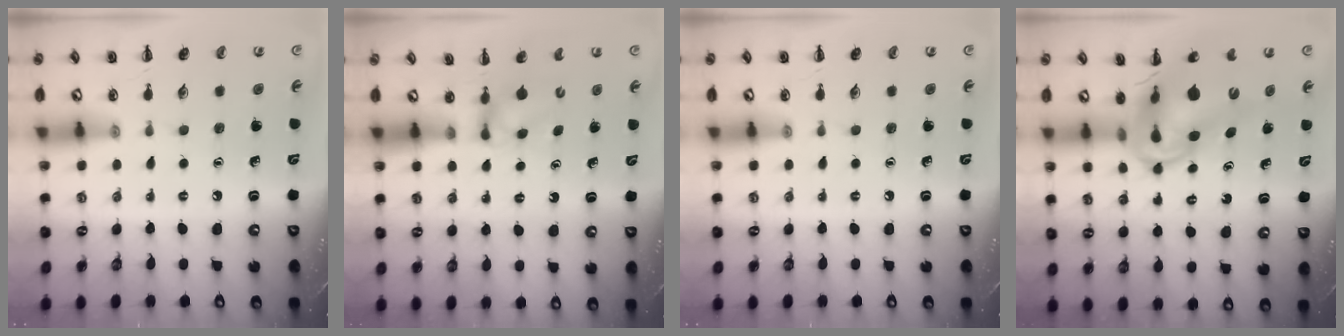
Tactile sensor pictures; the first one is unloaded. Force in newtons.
{"total": 2.8, "press": 2.5, "slide": 1.3}
{"total": 0.0}
{"total": 11.0, "press": 10.5, "slide": 3.4}